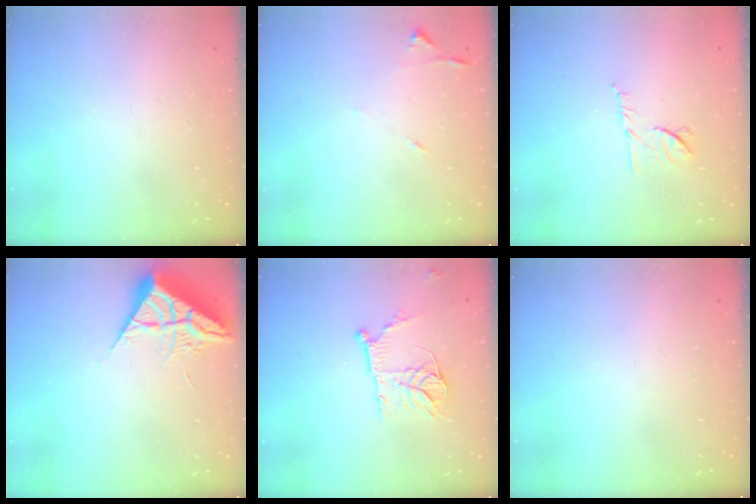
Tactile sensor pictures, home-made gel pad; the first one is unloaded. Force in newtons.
{"total": 6.7, "press": 6.7, "slide": 0.7}
{"total": 8.0, "press": 7.9, "slide": 1.0}
{"total": 6.9, "press": 6.9, "slide": 0.4}
{"total": 12.2, "press": 12.1, "slide": 1.1}
{"total": 0.0}